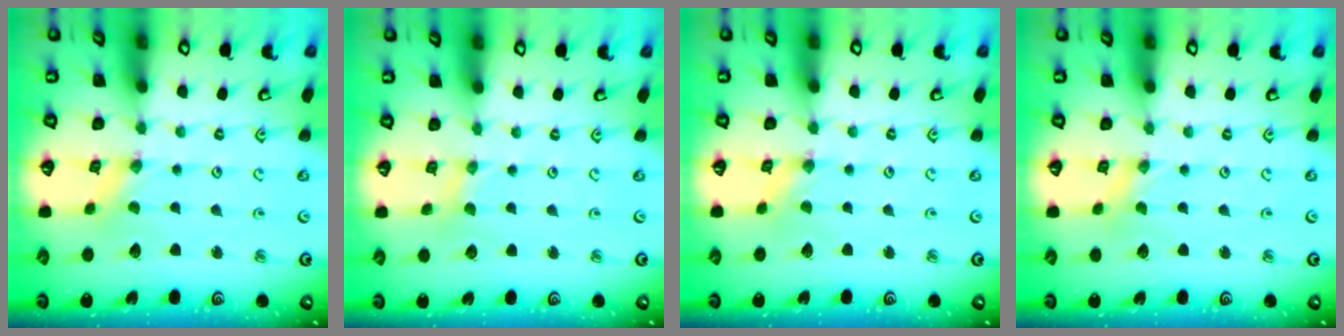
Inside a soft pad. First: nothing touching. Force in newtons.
{"total": 1.7, "press": 1.7, "slide": 0.3}
{"total": 0.0}
{"total": 0.0}